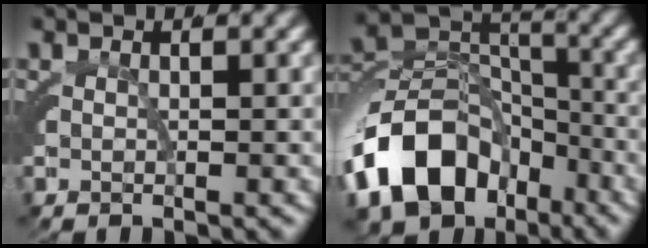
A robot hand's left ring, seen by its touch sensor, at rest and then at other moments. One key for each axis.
{"total": 10.5, "fx": -4.4, "fy": 7.2, "fz": 6.2, "tx": -0.101, "ty": -0.026, "tz": -0.067}